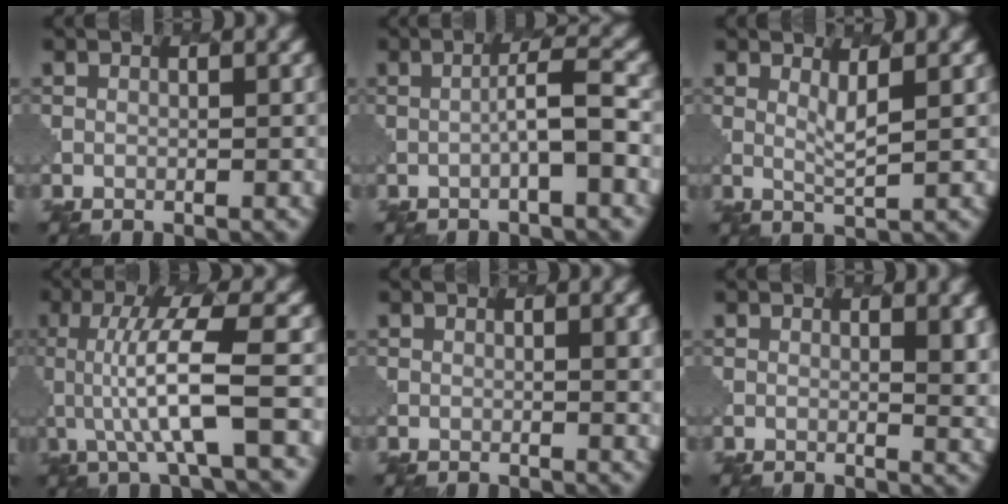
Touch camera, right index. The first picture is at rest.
{"total": 2.8, "force": [-0.5, 0.1, 2.8], "torque": [-0.047, 0.013, -0.017]}
{"total": 1.5, "force": [1.1, 0.1, 1.1], "torque": [-0.027, -0.008, 0.019]}
{"total": 6.5, "force": [-0.4, 1.2, 6.4], "torque": [-0.122, 0.006, -0.006]}
{"total": 1.9, "force": [0.5, 0.5, 1.8], "torque": [-0.021, 0.000, 0.008]}
{"total": 3.2, "force": [0.9, 0.9, 2.9], "torque": [-0.035, -0.001, 0.015]}